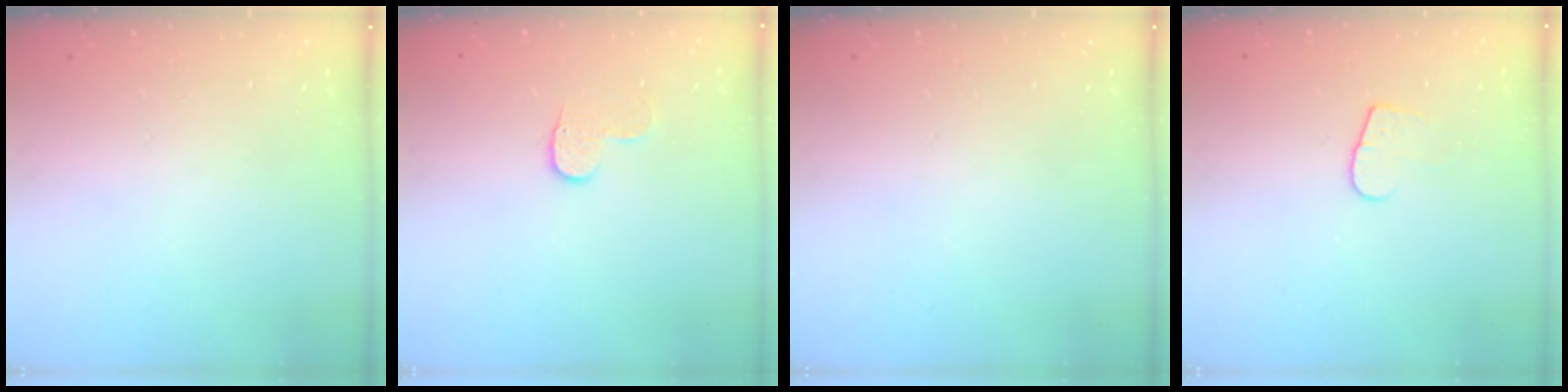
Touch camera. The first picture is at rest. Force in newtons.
{"total": 6.6, "press": 6.6, "slide": 0.6}
{"total": 0.0}
{"total": 7.3, "press": 7.3, "slide": 0.5}